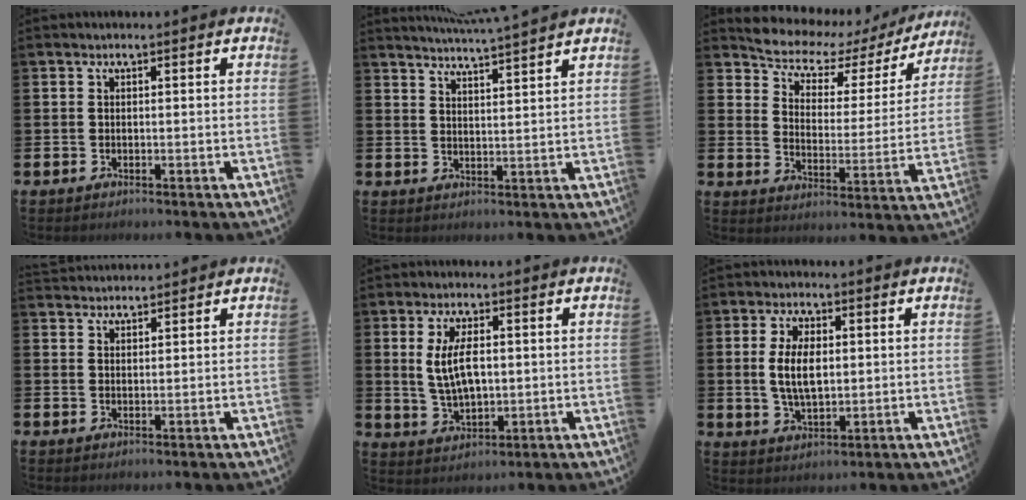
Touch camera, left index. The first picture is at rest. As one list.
[{"total": 4.6, "force": [4.4, -1.2, 0.5], "torque": [-0.016, -0.033, 0.076]}, {"total": 6.5, "force": [5.6, 2.6, 2.0], "torque": [-0.063, -0.040, 0.089]}, {"total": 2.4, "force": [2.4, 0.3, -0.2], "torque": [-0.001, -0.009, 0.044]}, {"total": 6.0, "force": [1.4, 2.8, 5.2], "torque": [-0.088, 0.003, 0.020]}, {"total": 6.3, "force": [1.0, 3.2, 5.3], "torque": [-0.082, 0.001, 0.013]}]